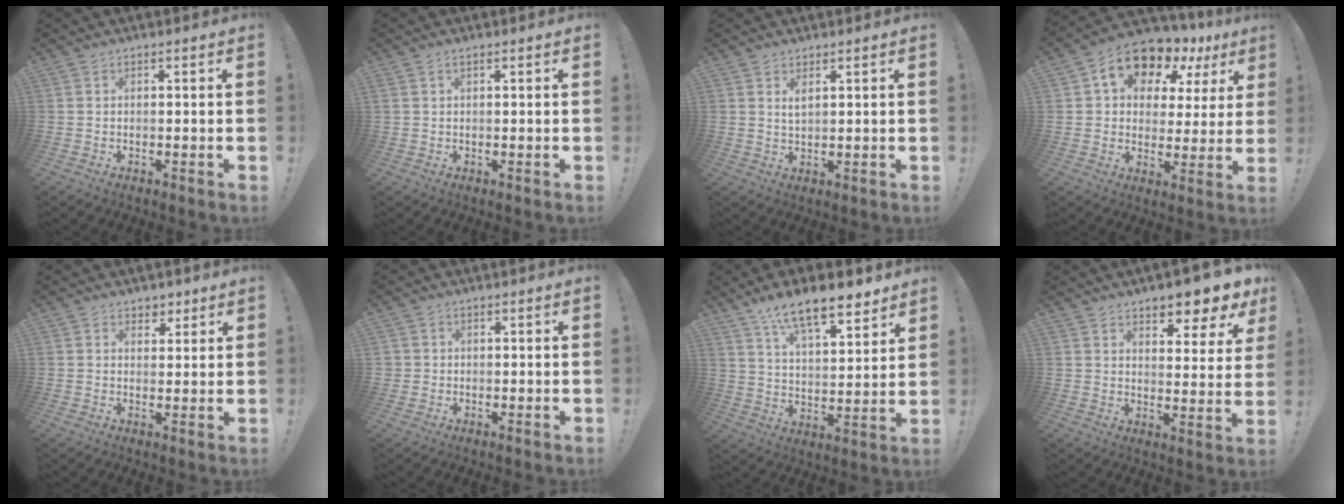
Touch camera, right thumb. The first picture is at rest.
{"total": 1.2, "force": [0.7, 0.6, 0.8], "torque": [-0.018, 0.003, 0.013]}
{"total": 2.3, "force": [1.5, 0.7, 1.5], "torque": [-0.017, -0.010, 0.025]}
{"total": 12.9, "force": [8.4, 7.4, 6.2], "torque": [-0.107, -0.059, 0.149]}
{"total": 3.9, "force": [2.6, 2.9, 0.6], "torque": [0.003, -0.013, 0.046]}
{"total": 1.6, "force": [0.3, 1.6, 0.2], "torque": [0.004, 0.001, 0.006]}
{"total": 13.9, "force": [10.2, 4.6, 8.2], "torque": [-0.138, -0.065, 0.178]}
{"total": 7.3, "force": [6.4, 2.2, 2.8], "torque": [-0.028, -0.063, 0.111]}